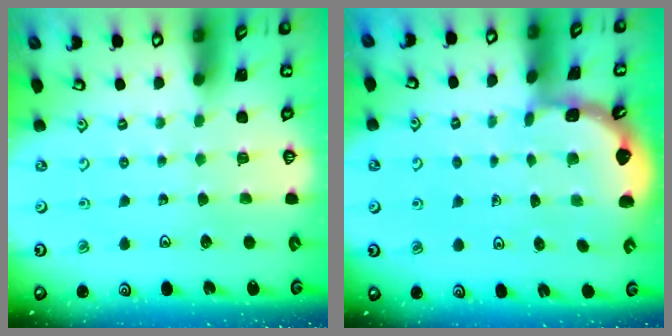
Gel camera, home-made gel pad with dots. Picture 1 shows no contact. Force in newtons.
{"total": 1.3, "press": 1.3, "slide": 0.1}